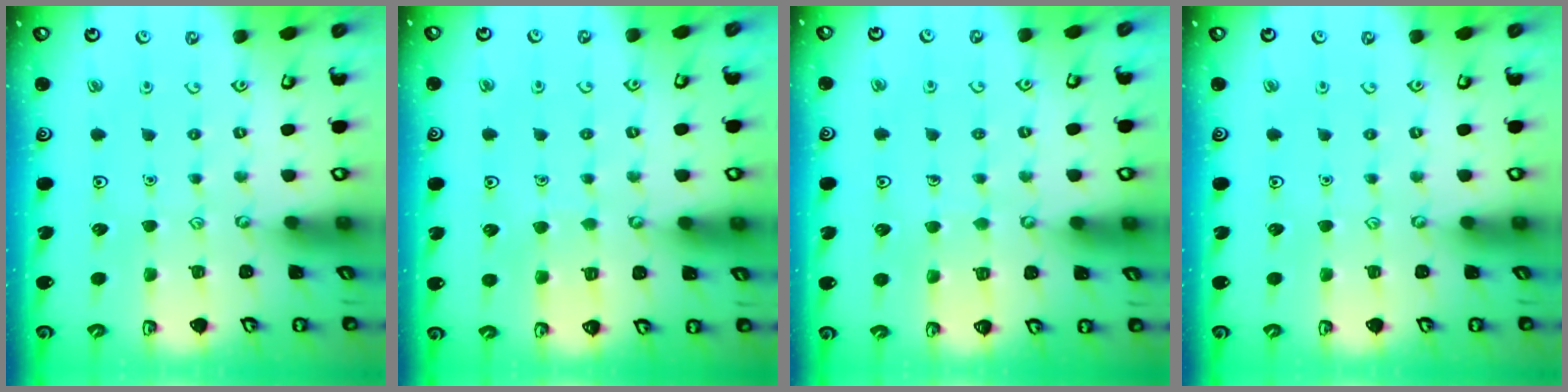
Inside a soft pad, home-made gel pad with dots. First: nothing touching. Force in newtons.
{"total": 3.5, "press": 3.5, "slide": 0.2}
{"total": 3.0, "press": 3.0, "slide": 0.2}
{"total": 0.0}